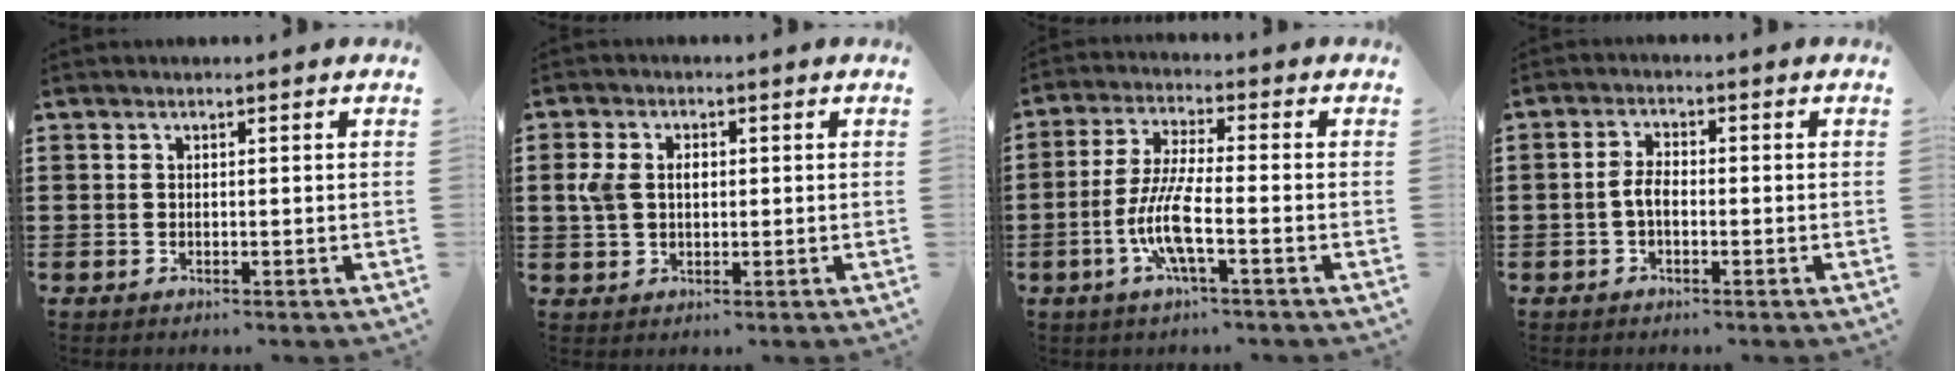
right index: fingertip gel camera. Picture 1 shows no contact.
{"total": 3.5, "force": [0.5, 2.4, 2.5], "torque": [-0.063, 0.008, 0.004]}
{"total": 8.1, "force": [-2.9, 1.5, 7.4], "torque": [-0.170, -0.016, -0.064]}
{"total": 3.0, "force": [-0.8, 1.4, 2.6], "torque": [-0.064, -0.002, -0.020]}